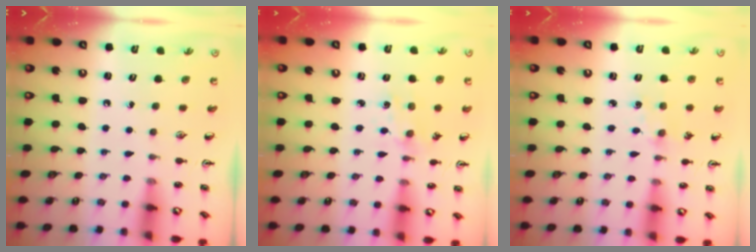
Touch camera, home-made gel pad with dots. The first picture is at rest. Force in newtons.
{"total": 1.7, "press": 1.6, "slide": 0.4}
{"total": 1.4, "press": 1.4, "slide": 0.2}